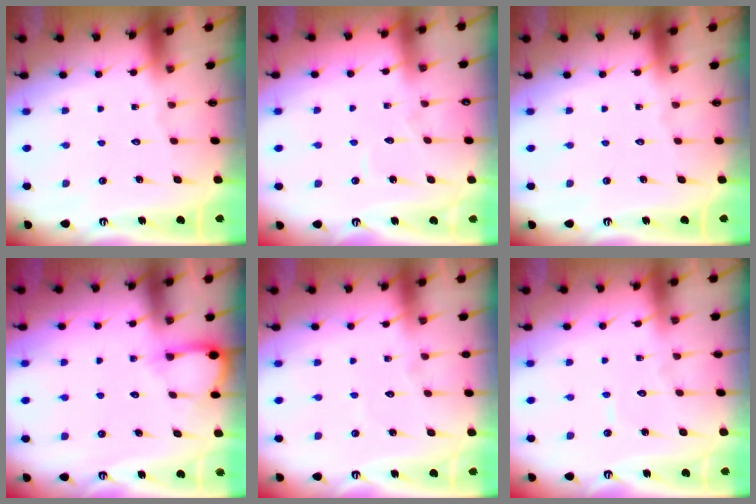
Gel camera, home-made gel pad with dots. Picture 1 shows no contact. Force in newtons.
{"total": 2.7, "press": 2.7, "slide": 0.2}
{"total": 0.0}
{"total": 5.5, "press": 5.5, "slide": 0.4}
{"total": 2.6, "press": 2.6, "slide": 0.3}
{"total": 3.6, "press": 3.6, "slide": 0.1}